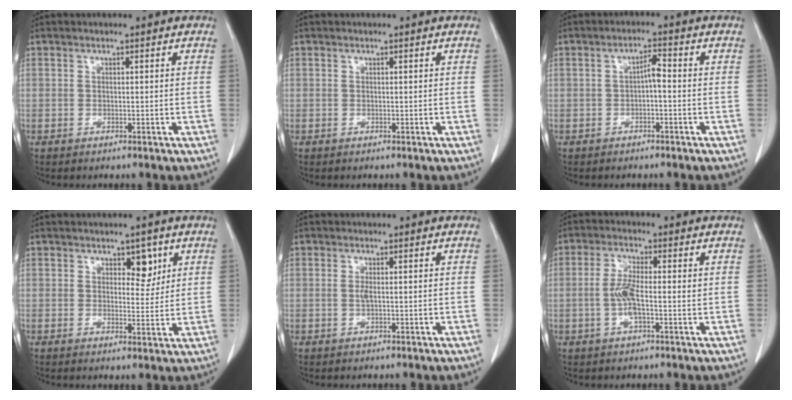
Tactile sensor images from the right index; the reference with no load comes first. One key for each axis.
{"total": 0.0}
{"total": 2.4, "fx": -0.4, "fy": 0.6, "fz": 2.3, "tx": -0.039, "ty": 0.009, "tz": -0.006}
{"total": 3.5, "fx": 1.8, "fy": 1.9, "fz": 2.3, "tx": -0.023, "ty": -0.002, "tz": 0.027}
{"total": 1.0, "fx": 0.0, "fy": 0.1, "fz": 1.0, "tx": -0.024, "ty": -0.002, "tz": 0.000}
{"total": 4.7, "fx": -0.6, "fy": 0.9, "fz": 4.5, "tx": -0.098, "ty": 0.002, "tz": -0.013}